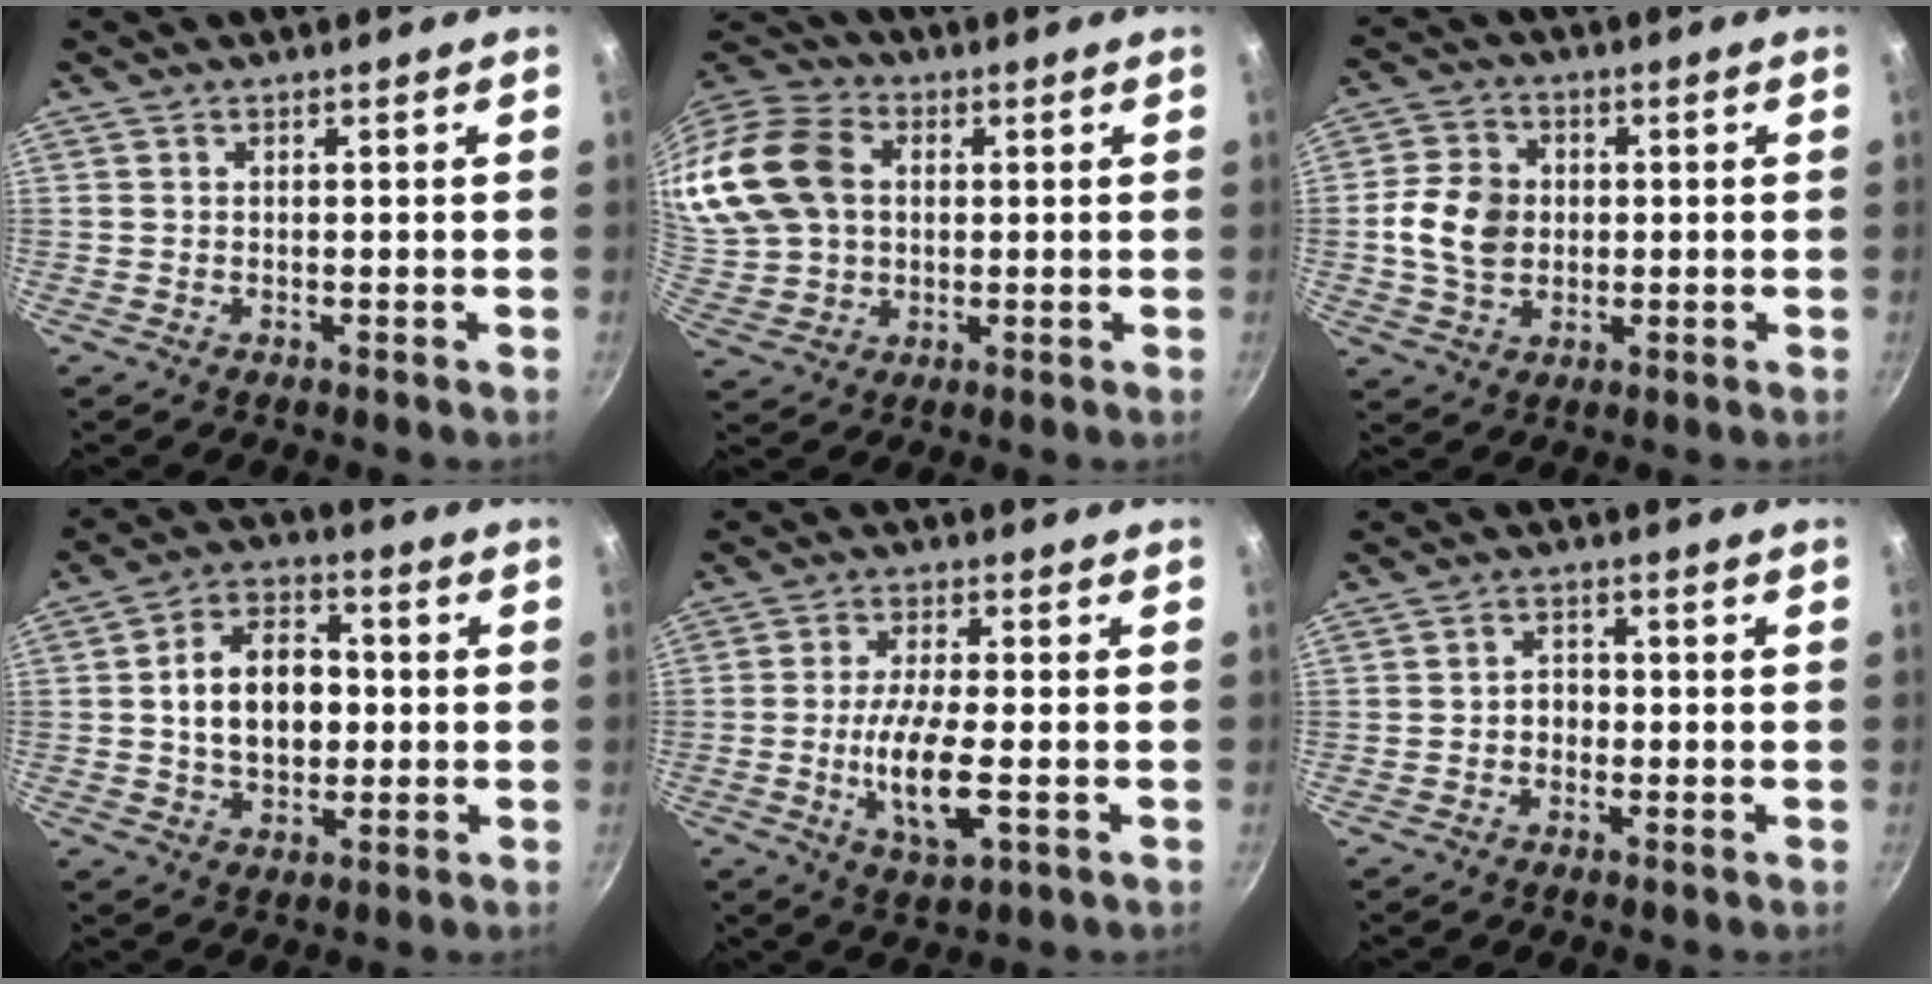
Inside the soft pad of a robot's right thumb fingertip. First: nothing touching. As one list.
[{"total": 22.2, "force": [3.9, 17.3, 13.4], "torque": [-0.297, 0.030, 0.071]}, {"total": 9.5, "force": [0.1, 7.6, 5.8], "torque": [-0.088, 0.006, -0.006]}, {"total": 12.6, "force": [0.2, 8.7, 9.2], "torque": [-0.118, 0.020, -0.004]}, {"total": 10.2, "force": [-2.4, 3.1, 9.4], "torque": [-0.182, 0.000, -0.045]}, {"total": 2.8, "force": [-0.8, 2.2, 1.5], "torque": [-0.005, 0.014, -0.015]}]